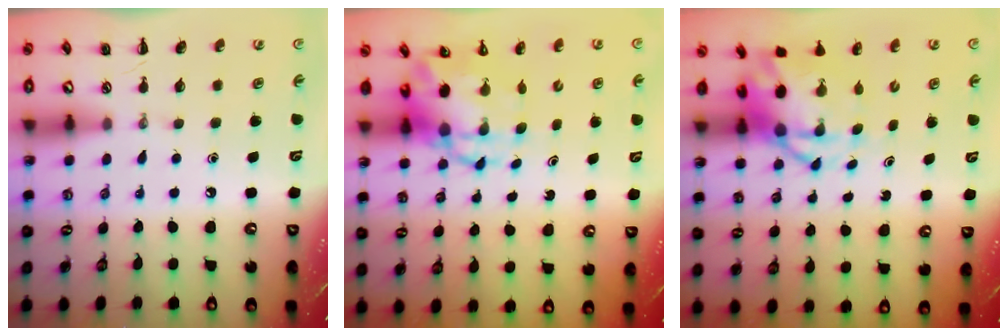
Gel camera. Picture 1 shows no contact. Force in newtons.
{"total": 7.1, "press": 6.8, "slide": 1.9}
{"total": 7.8, "press": 7.5, "slide": 2.1}